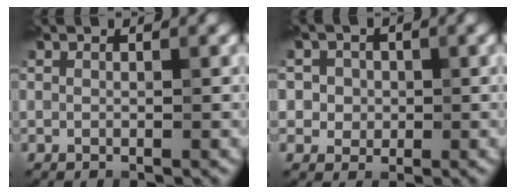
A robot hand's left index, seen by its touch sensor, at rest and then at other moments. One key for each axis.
{"total": 3.8, "fx": 0.9, "fy": 3.5, "fz": 1.3, "tx": -0.013, "ty": 0.010, "tz": 0.008}